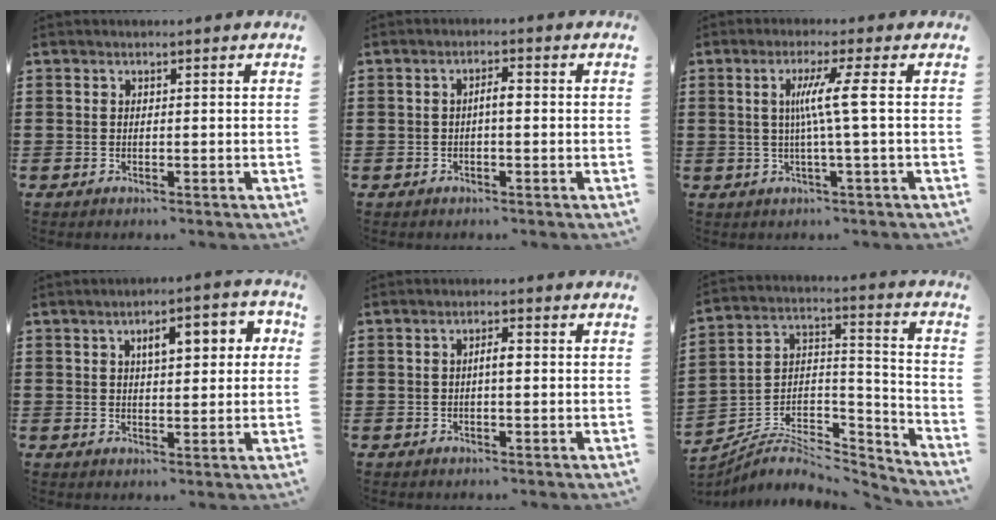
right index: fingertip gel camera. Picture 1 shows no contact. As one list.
[{"total": 2.1, "force": [-0.3, 0.6, 2.0], "torque": [-0.038, 0.004, -0.007]}, {"total": 5.9, "force": [0.4, -0.9, 5.8], "torque": [-0.111, -0.005, -0.003]}, {"total": 5.7, "force": [1.7, 2.3, 4.9], "torque": [-0.068, -0.002, 0.017]}, {"total": 2.2, "force": [-0.1, 0.6, 2.1], "torque": [-0.039, 0.002, -0.004]}, {"total": 5.8, "force": [-4.9, 2.5, 1.8], "torque": [-0.040, 0.001, -0.098]}]